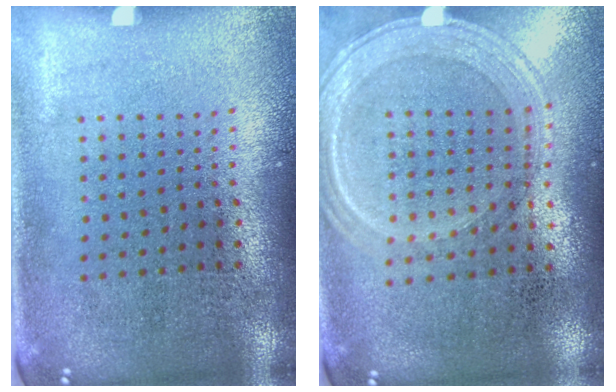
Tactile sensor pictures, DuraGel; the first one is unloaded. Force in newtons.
{"total": 1.2, "press": 1.2, "slide": 0.4}